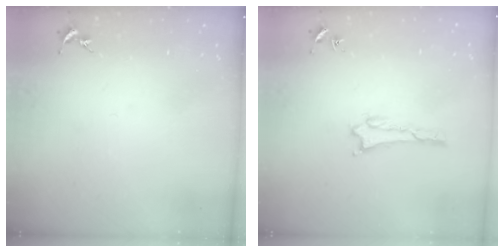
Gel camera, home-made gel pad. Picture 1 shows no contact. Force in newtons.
{"total": 0.9, "press": 0.8, "slide": 0.1}